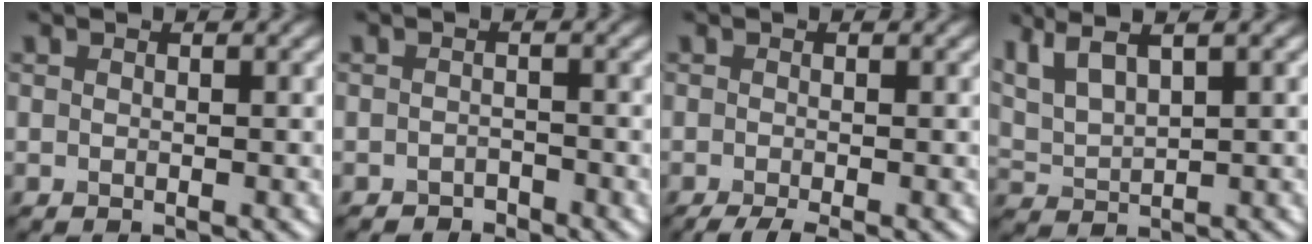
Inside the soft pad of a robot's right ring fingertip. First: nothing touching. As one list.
[{"total": 1.3, "force": [-1.2, 0.5, 0.1], "torque": [0.002, 0.005, -0.021]}, {"total": 2.6, "force": [-1.9, 0.5, 1.8], "torque": [-0.029, -0.005, -0.038]}, {"total": 5.4, "force": [3.6, 1.6, 3.7], "torque": [-0.087, 0.018, 0.077]}]